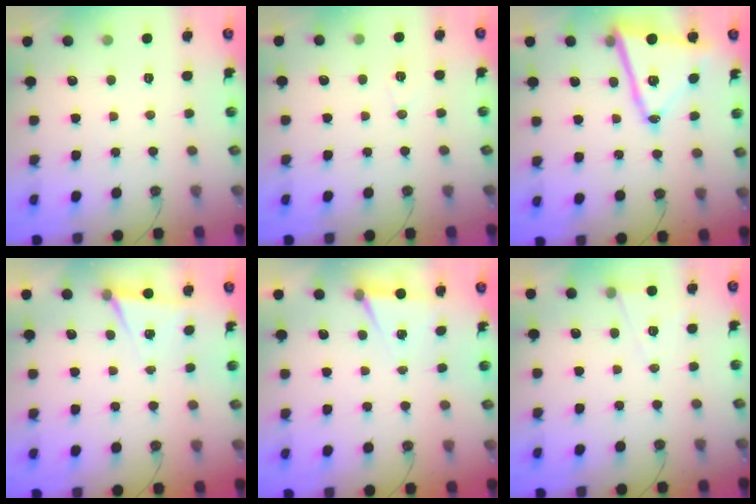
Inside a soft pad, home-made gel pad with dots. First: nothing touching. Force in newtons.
{"total": 6.0, "press": 5.9, "slide": 0.7}
{"total": 15.0, "press": 14.9, "slide": 1.8}
{"total": 5.0, "press": 2.1, "slide": 4.5}
{"total": 4.9, "press": 2.1, "slide": 4.5}
{"total": 6.0, "press": 3.9, "slide": 4.5}